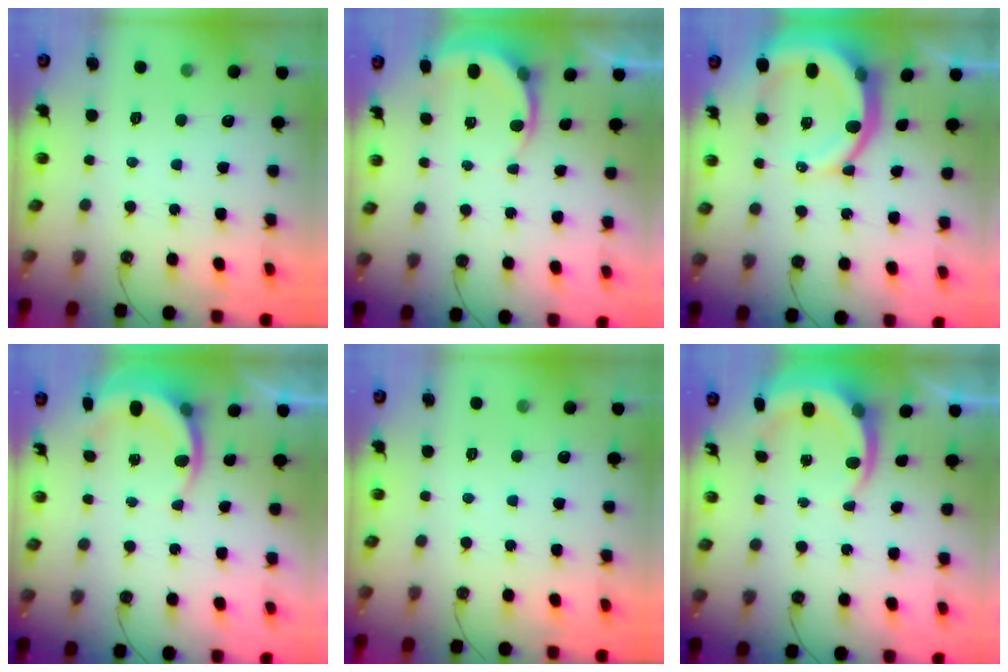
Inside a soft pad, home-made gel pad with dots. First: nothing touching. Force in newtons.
{"total": 5.7, "press": 5.7, "slide": 0.3}
{"total": 13.9, "press": 13.8, "slide": 1.8}
{"total": 5.5, "press": 5.2, "slide": 1.9}
{"total": 0.0}
{"total": 6.9, "press": 6.7, "slide": 1.7}